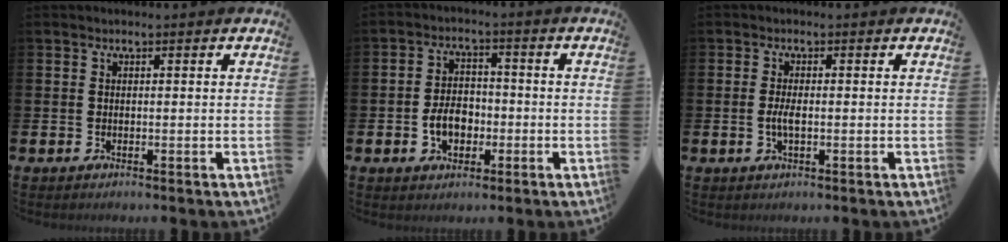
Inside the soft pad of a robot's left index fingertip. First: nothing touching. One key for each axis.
{"total": 4.7, "fx": -1.4, "fy": 3.4, "fz": 2.9, "tx": -0.040, "ty": 0.000, "tz": -0.032}
{"total": 2.1, "fx": -0.3, "fy": 0.7, "fz": 2.0, "tx": -0.036, "ty": -0.002, "tz": -0.006}